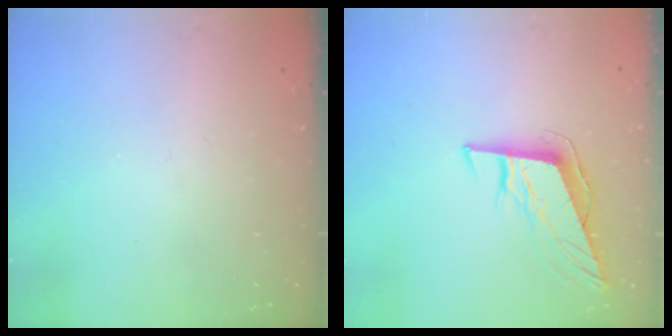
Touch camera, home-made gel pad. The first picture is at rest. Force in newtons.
{"total": 10.2, "press": 9.6, "slide": 3.5}